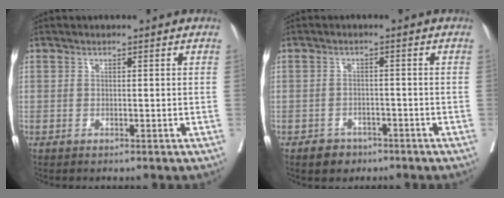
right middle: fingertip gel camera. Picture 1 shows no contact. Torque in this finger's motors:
{"motor_torque": [0.43, -0.39, 0.03, 0.01]}